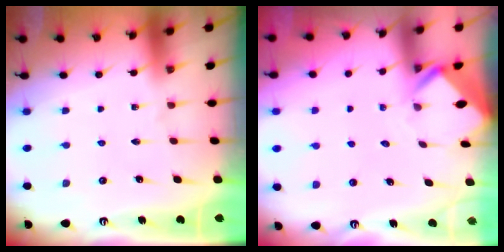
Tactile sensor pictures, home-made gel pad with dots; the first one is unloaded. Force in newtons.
{"total": 2.6, "press": 2.6, "slide": 0.1}